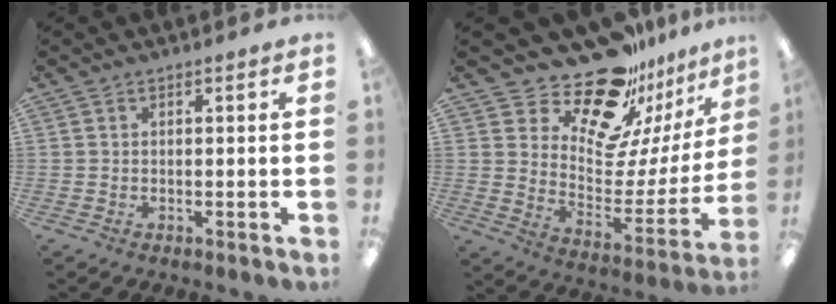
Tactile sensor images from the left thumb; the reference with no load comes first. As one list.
[{"total": 20.2, "force": [16.9, 8.2, 7.6], "torque": [-0.120, -0.136, 0.292]}]